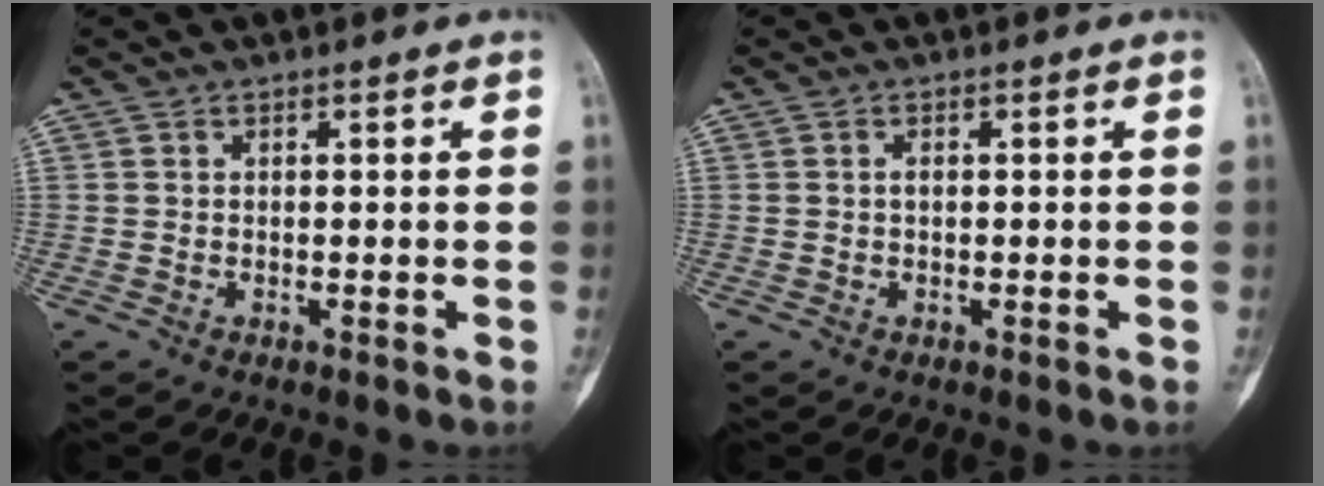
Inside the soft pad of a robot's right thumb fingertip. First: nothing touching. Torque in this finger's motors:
{"motor_torque": [0.07, 0.27, -0.08, 0.01, -0.02]}